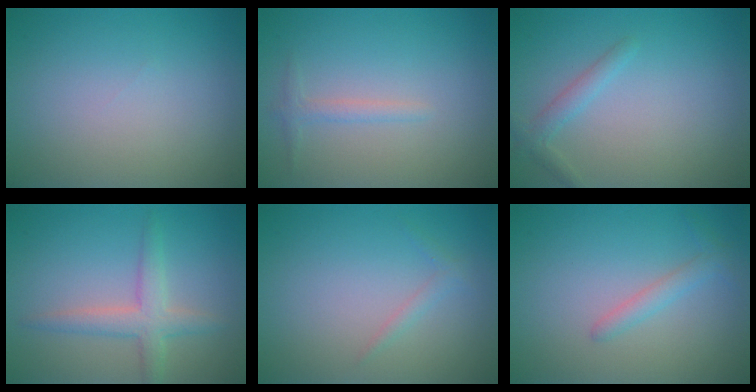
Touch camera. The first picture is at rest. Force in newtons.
{"total": 1.1, "press": 1.1, "slide": 0.1}
{"total": 1.6, "press": 1.6, "slide": 0.1}
{"total": 3.0, "press": 3.0, "slide": 0.1}
{"total": 0.9, "press": 0.9, "slide": 0.0}
{"total": 1.5, "press": 1.5, "slide": 0.1}